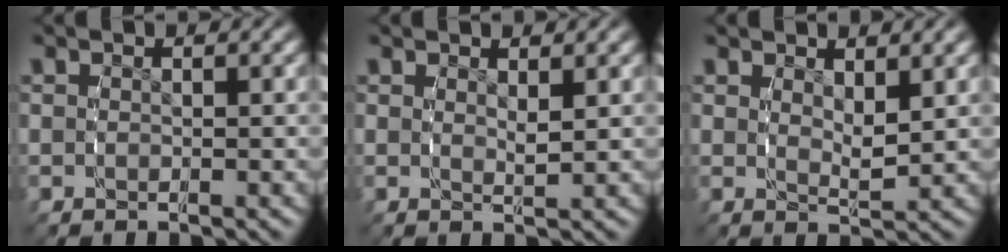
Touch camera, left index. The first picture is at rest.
{"total": 1.0, "force": [0.8, -0.4, 0.5], "torque": [-0.008, -0.012, 0.018]}
{"total": 1.6, "force": [1.2, -0.2, 1.0], "torque": [-0.010, -0.016, 0.027]}